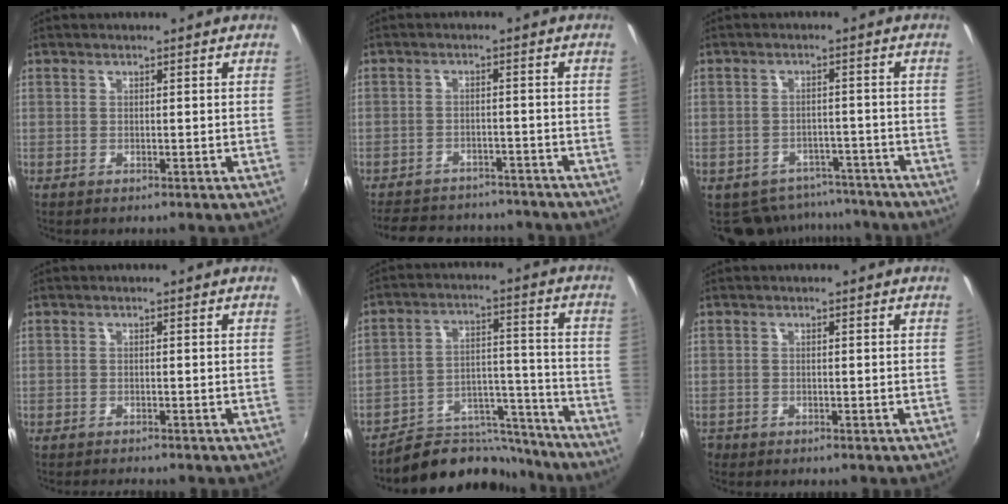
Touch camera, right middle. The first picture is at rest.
{"total": 15.4, "force": [-13.4, 5.5, 5.2], "torque": [-0.122, 0.011, -0.180]}
{"total": 10.2, "force": [-8.4, 5.4, 2.1], "torque": [-0.053, 0.009, -0.100]}
{"total": 2.4, "force": [-2.3, 0.2, 0.7], "torque": [-0.021, -0.015, -0.039]}
{"total": 14.5, "force": [-13.3, 5.2, 2.8], "torque": [-0.042, 0.048, -0.192]}
{"total": 1.2, "force": [-0.9, 0.7, 0.1], "torque": [-0.007, -0.003, -0.018]}